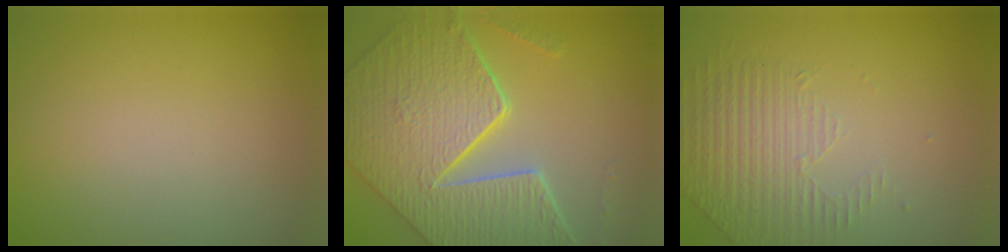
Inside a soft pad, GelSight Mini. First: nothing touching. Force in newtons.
{"total": 9.6, "press": 7.1, "slide": 6.5}
{"total": 1.7, "press": 1.3, "slide": 1.1}